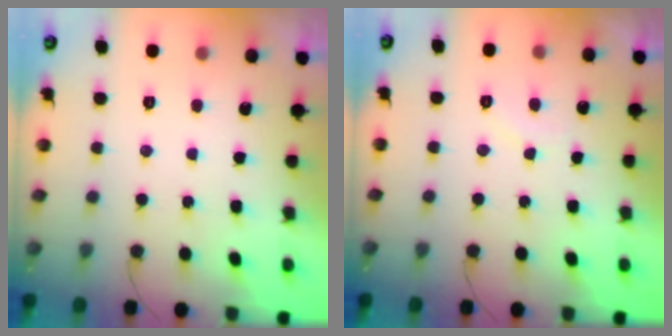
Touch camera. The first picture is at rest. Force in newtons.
{"total": 4.8, "press": 4.8, "slide": 0.3}